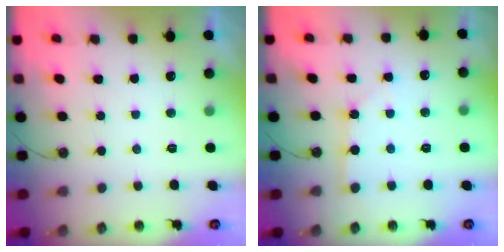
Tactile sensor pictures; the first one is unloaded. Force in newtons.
{"total": 2.4, "press": 2.4, "slide": 0.4}